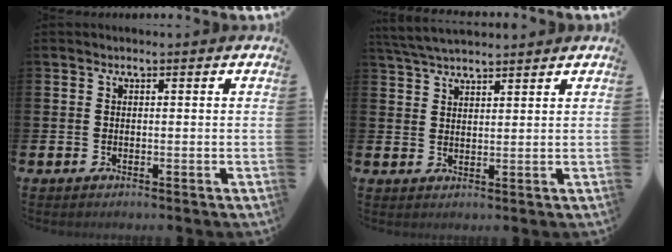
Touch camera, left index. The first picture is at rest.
{"total": 4.4, "force": [4.2, 0.7, 1.2], "torque": [-0.033, -0.011, 0.078]}